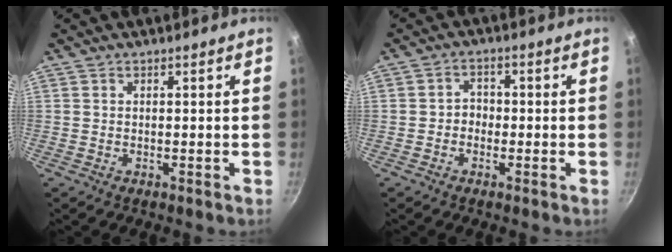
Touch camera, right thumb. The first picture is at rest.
{"total": 2.9, "force": [-0.8, 2.5, 1.3], "torque": [-0.001, 0.015, -0.020]}